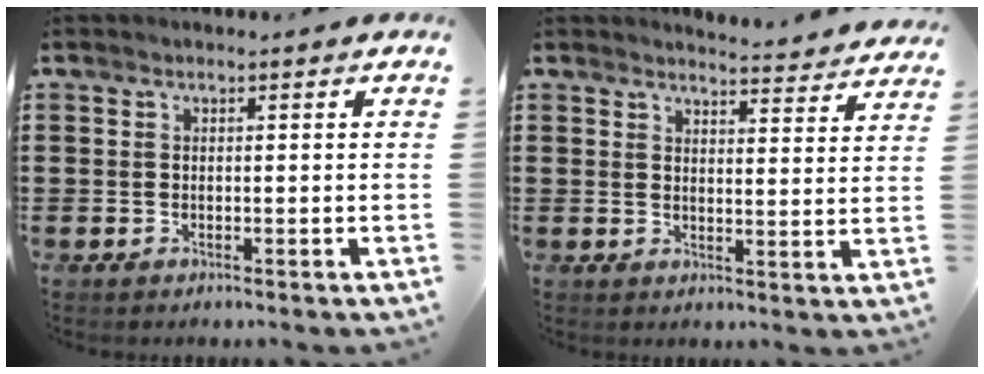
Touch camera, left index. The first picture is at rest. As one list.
[{"total": 3.9, "force": [3.9, -0.3, 0.3], "torque": [-0.013, -0.025, 0.067]}]